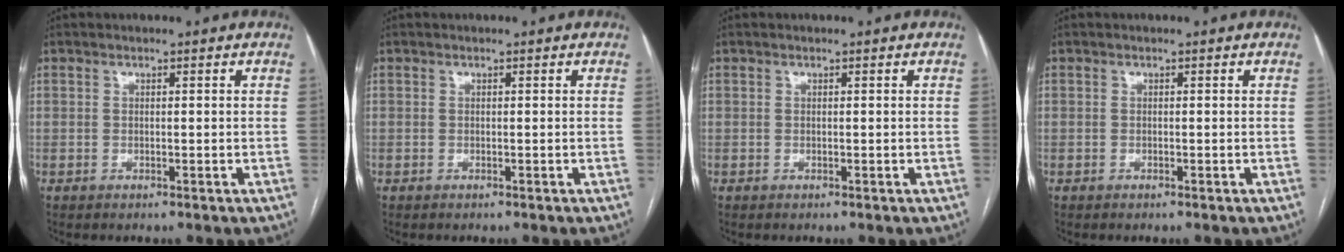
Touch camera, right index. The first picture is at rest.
{"total": 0.0}
{"total": 0.0}
{"total": 0.0}